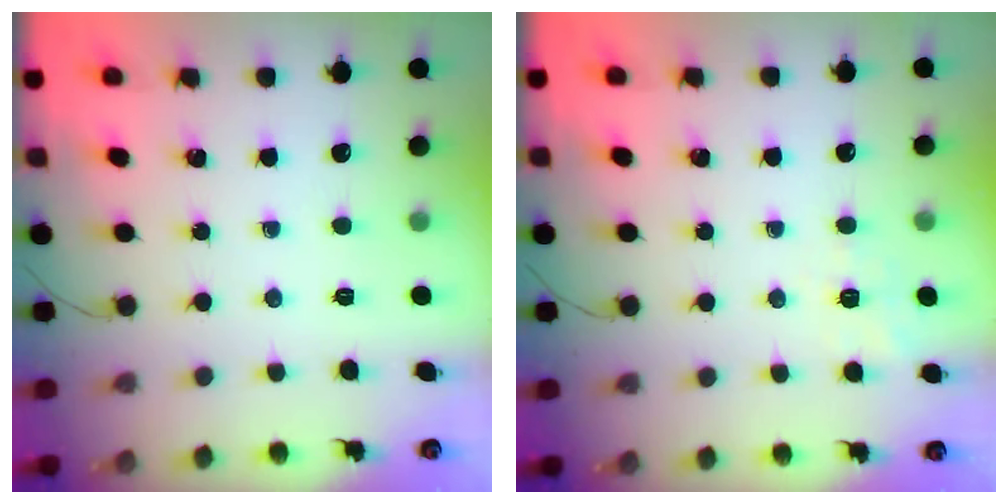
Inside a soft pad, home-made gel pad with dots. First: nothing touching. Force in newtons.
{"total": 2.0, "press": 1.1, "slide": 1.6}